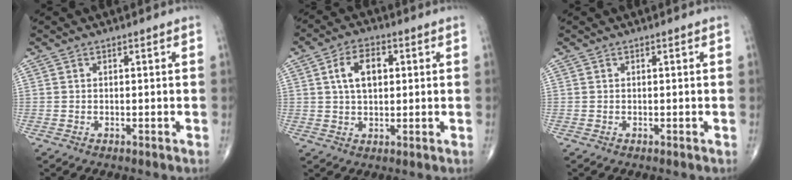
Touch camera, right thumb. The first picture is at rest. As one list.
[{"total": 7.7, "force": [1.8, 4.6, 6.0], "torque": [-0.093, 0.008, 0.029]}, {"total": 0.0}]